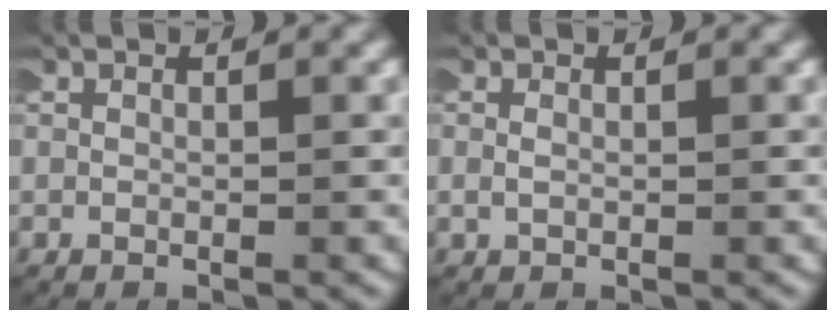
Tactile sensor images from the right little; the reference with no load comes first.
{"total": 0.6, "force": [0.1, 0.4, 0.5], "torque": [-0.015, 0.002, 0.002]}